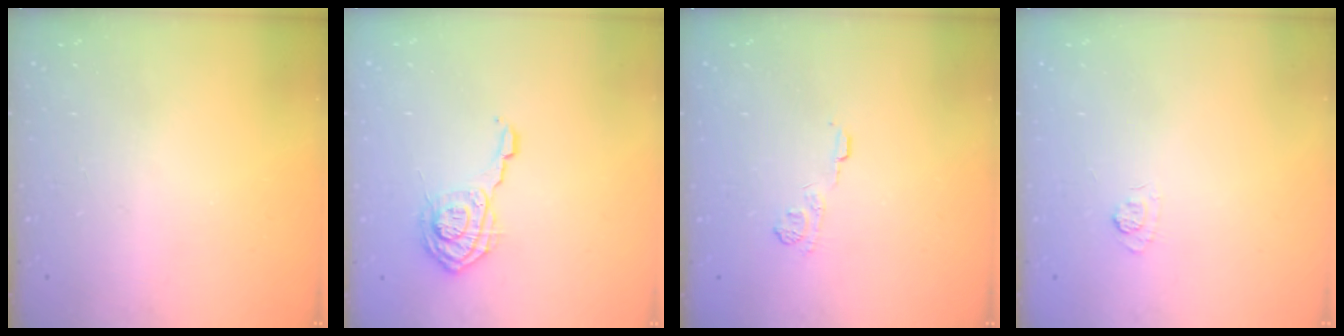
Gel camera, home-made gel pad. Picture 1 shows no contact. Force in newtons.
{"total": 9.2, "press": 9.1, "slide": 0.6}
{"total": 6.8, "press": 6.6, "slide": 1.5}
{"total": 2.2, "press": 1.8, "slide": 1.3}